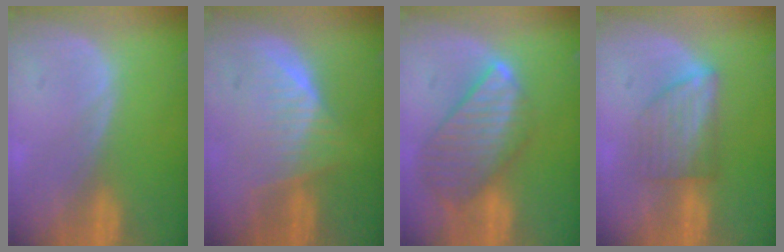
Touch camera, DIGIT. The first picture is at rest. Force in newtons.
{"total": 6.3, "press": 6.2, "slide": 1.5}
{"total": 9.8, "press": 8.5, "slide": 4.8}
{"total": 5.9, "press": 5.6, "slide": 1.8}